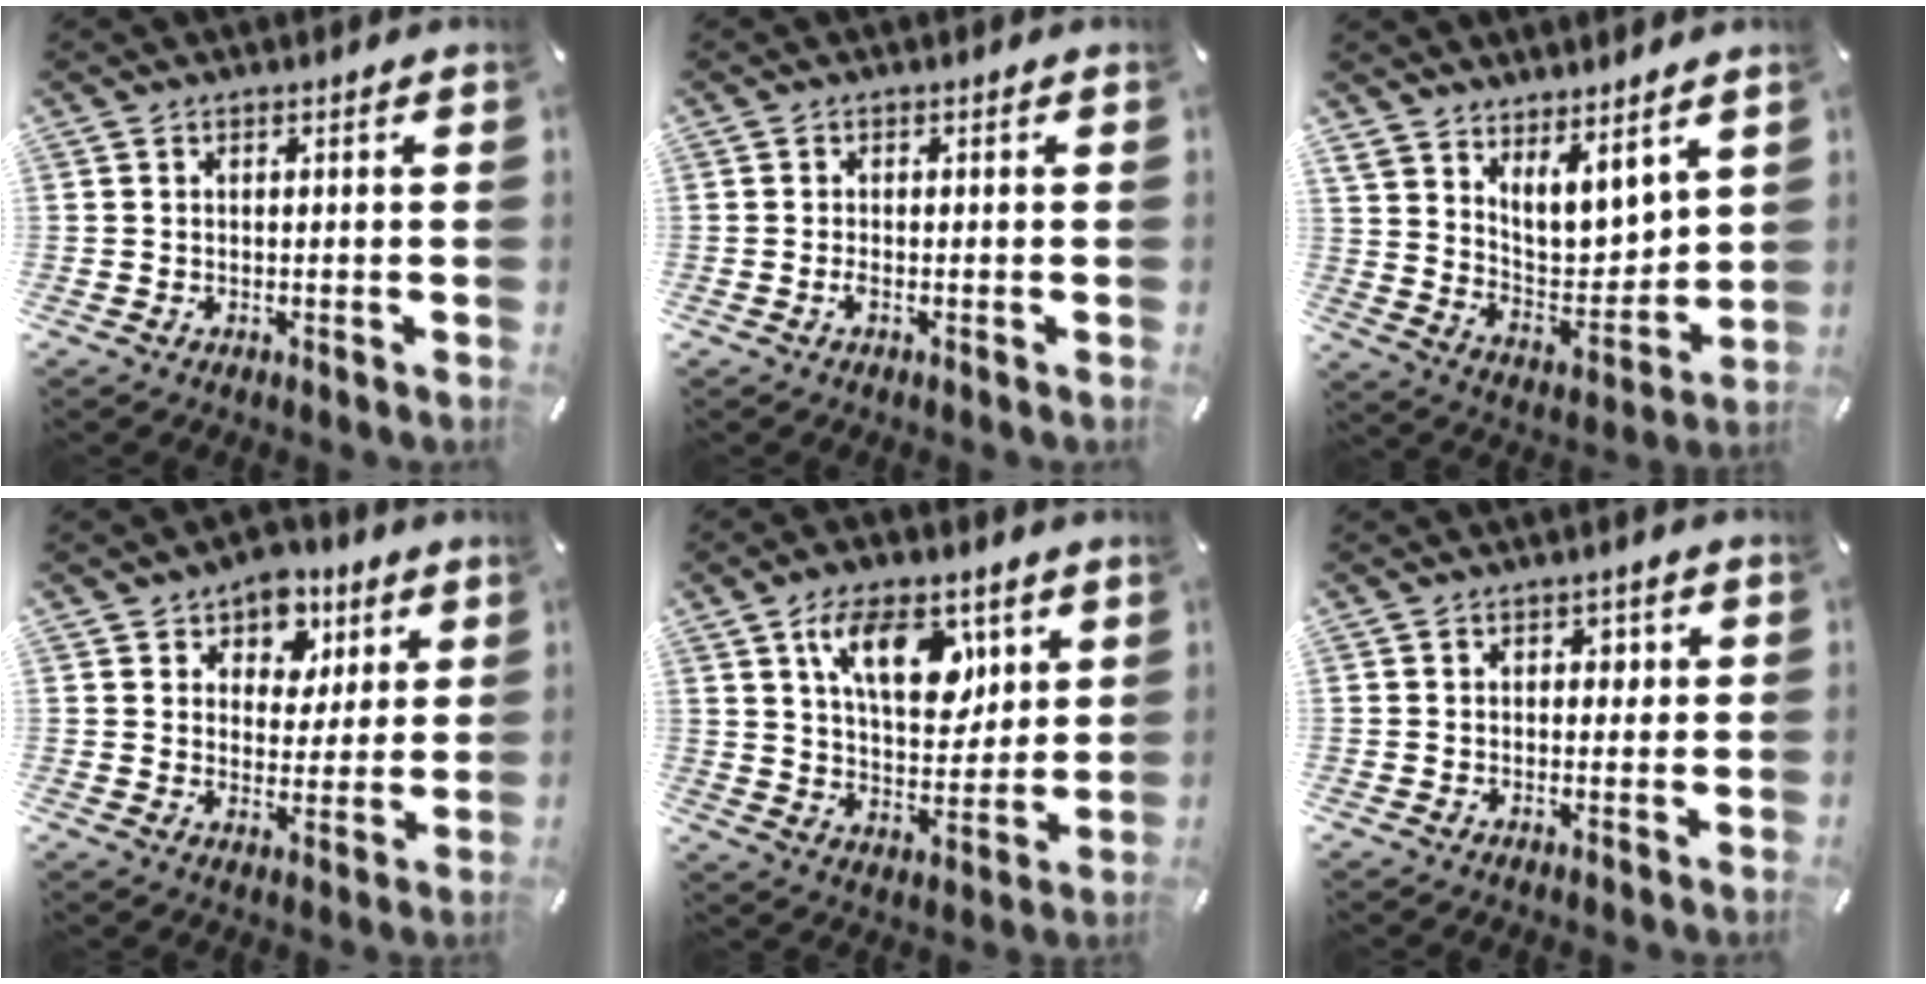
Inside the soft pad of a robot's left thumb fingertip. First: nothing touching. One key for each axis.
{"total": 1.3, "fx": -0.5, "fy": 0.2, "fz": 1.2, "tx": -0.023, "ty": 0.000, "tz": -0.010}
{"total": 9.4, "fx": 8.0, "fy": 4.2, "fz": 2.7, "tx": -0.061, "ty": -0.077, "tz": 0.154}
{"total": 8.9, "fx": 5.0, "fy": 7.0, "fz": 2.4, "tx": -0.029, "ty": -0.039, "tz": 0.084}
{"total": 15.4, "fx": 7.3, "fy": 8.6, "fz": 10.5, "tx": -0.159, "ty": -0.015, "tz": 0.126}
{"total": 2.1, "fx": 0.6, "fy": 1.5, "fz": 1.4, "tx": -0.005, "ty": -0.002, "tz": 0.002}